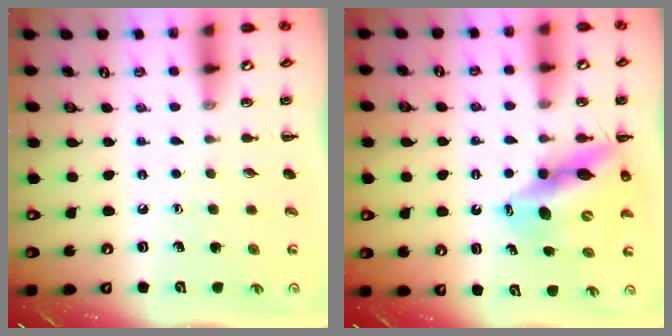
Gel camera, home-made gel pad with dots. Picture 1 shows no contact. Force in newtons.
{"total": 13.4, "press": 13.0, "slide": 3.5}